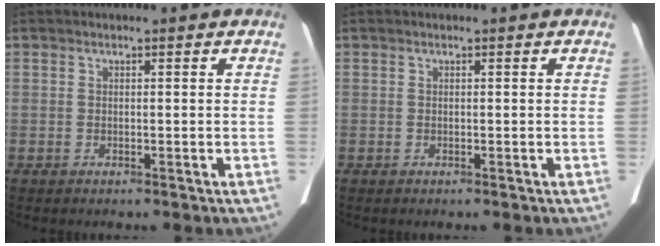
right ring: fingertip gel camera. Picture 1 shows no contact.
{"total": 0.0}